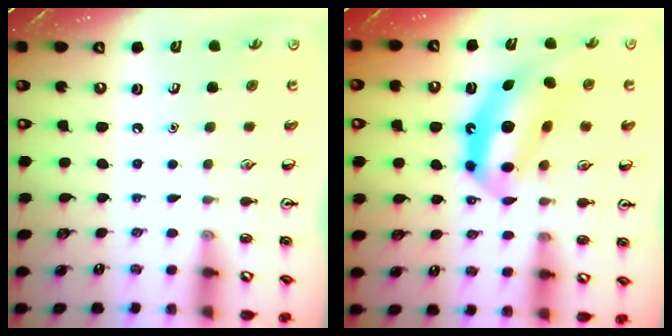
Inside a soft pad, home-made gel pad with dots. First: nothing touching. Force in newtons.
{"total": 12.9, "press": 12.2, "slide": 4.0}